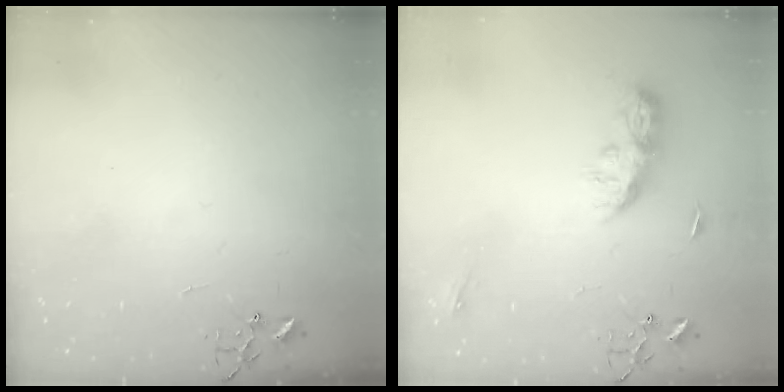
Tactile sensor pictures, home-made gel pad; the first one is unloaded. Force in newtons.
{"total": 8.7, "press": 8.7, "slide": 0.4}